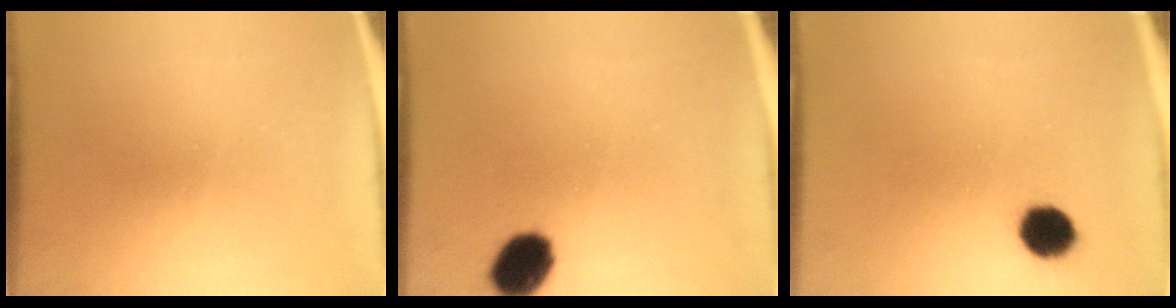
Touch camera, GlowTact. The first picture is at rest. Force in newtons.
{"total": 8.6}
{"total": 5.6}